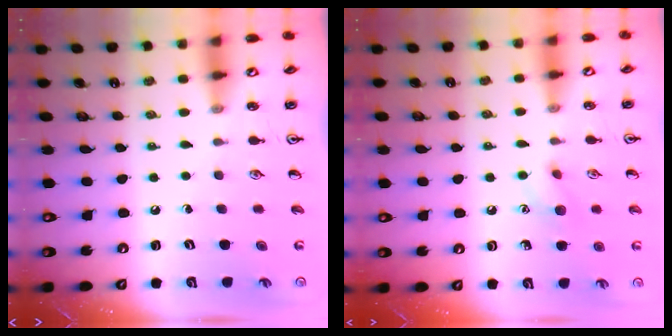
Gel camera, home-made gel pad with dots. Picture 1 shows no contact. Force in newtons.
{"total": 7.5, "press": 7.3, "slide": 1.3}